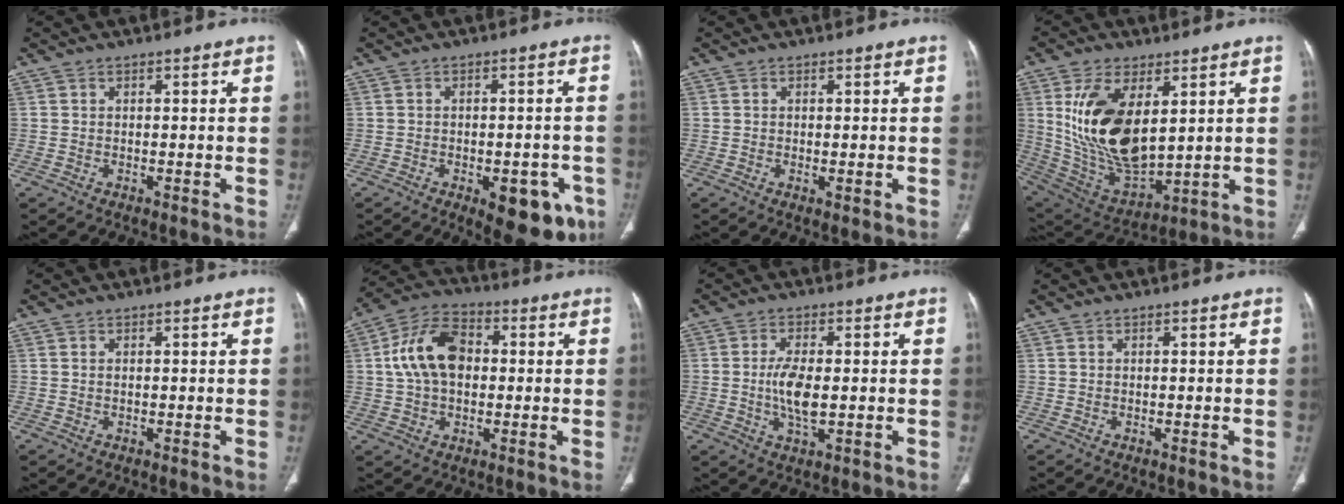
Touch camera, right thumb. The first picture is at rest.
{"total": 11.5, "force": [-5.2, 5.4, 8.7], "torque": [-0.075, 0.010, -0.057]}
{"total": 1.0, "force": [-0.2, 0.3, 1.0], "torque": [-0.020, -0.008, -0.001]}
{"total": 19.5, "force": [4.9, 10.2, 15.9], "torque": [-0.289, -0.027, 0.113]}
{"total": 0.0}
{"total": 11.1, "force": [1.6, 6.8, 8.7], "torque": [-0.164, 0.018, 0.026]}
{"total": 6.6, "force": [-0.4, 2.7, 6.0], "torque": [-0.125, -0.006, -0.007]}
{"total": 0.0}